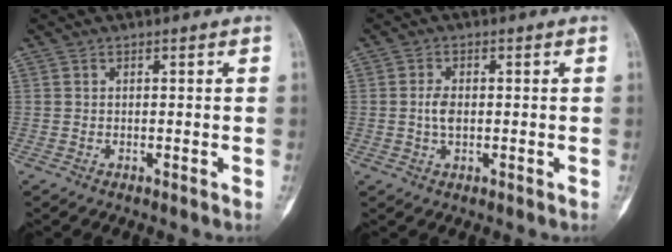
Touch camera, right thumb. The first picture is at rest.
{"total": 3.2, "force": [-0.1, 1.9, 2.6], "torque": [-0.050, 0.003, -0.002]}